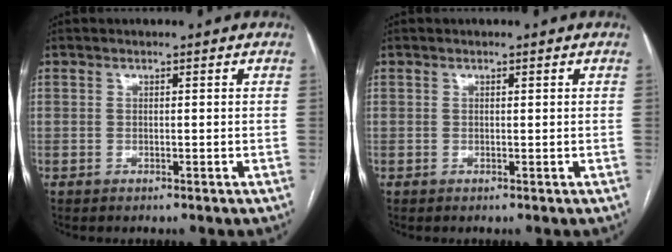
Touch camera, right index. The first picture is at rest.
{"total": 0.0}